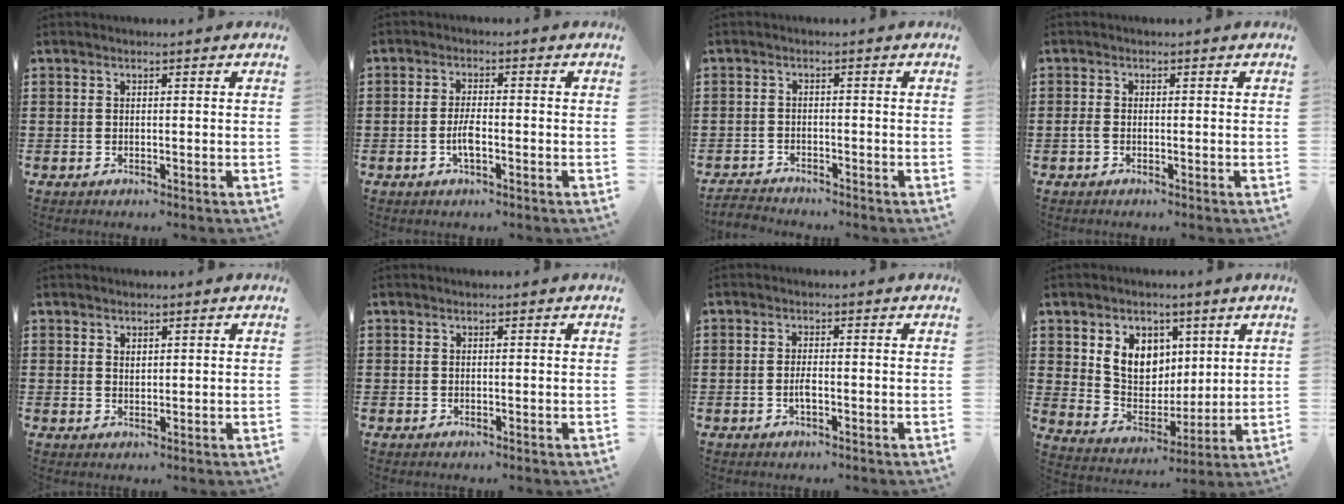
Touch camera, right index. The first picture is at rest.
{"total": 3.3, "force": [-1.0, 1.0, 3.0], "torque": [-0.068, -0.001, -0.024]}
{"total": 2.0, "force": [-2.0, 0.2, -0.1], "torque": [-0.005, 0.000, -0.043]}
{"total": 1.0, "force": [-0.5, 0.6, 0.6], "torque": [-0.022, -0.002, -0.012]}
{"total": 1.2, "force": [1.0, 0.6, 0.2], "torque": [-0.005, 0.001, 0.020]}
{"total": 0.0}
{"total": 2.1, "force": [-0.6, 0.6, 1.9], "torque": [-0.043, -0.001, -0.014]}
{"total": 7.9, "force": [3.2, 6.5, 3.0], "torque": [-0.078, 0.001, 0.059]}